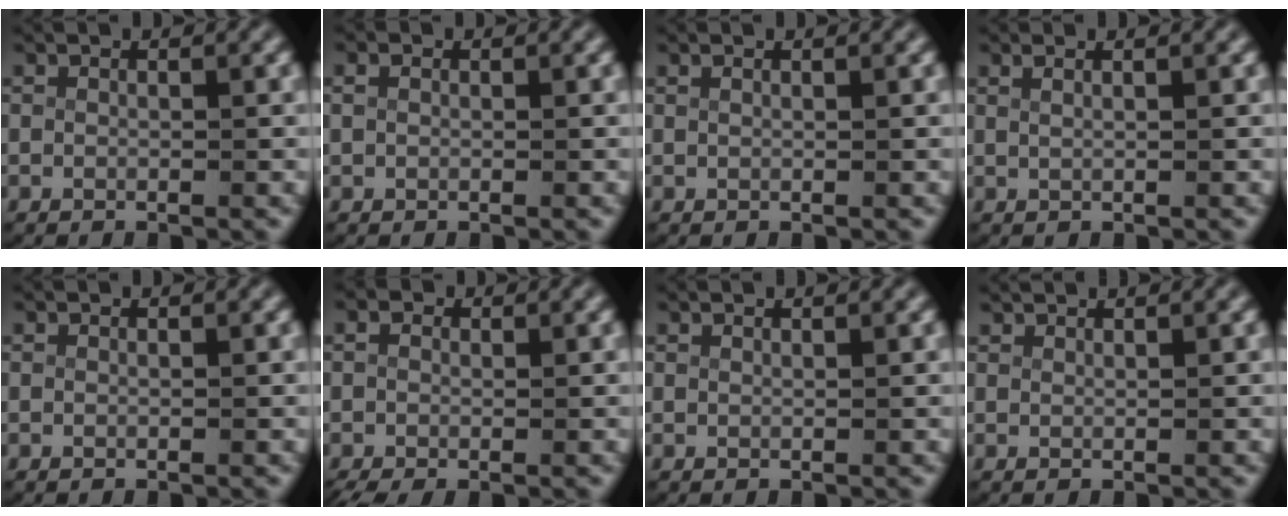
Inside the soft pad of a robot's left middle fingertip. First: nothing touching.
{"total": 0.7, "force": [0.3, 0.4, 0.4], "torque": [-0.016, -0.004, 0.010]}
{"total": 0.6, "force": [0.4, -0.3, 0.3], "torque": [-0.008, -0.003, 0.012]}
{"total": 1.0, "force": [0.7, -0.4, 0.7], "torque": [-0.014, -0.001, 0.018]}
{"total": 0.0}
{"total": 1.9, "force": [-1.2, 1.0, 1.2], "torque": [-0.023, -0.017, -0.010]}
{"total": 0.8, "force": [0.7, -0.3, 0.1], "torque": [-0.002, -0.002, 0.017]}
{"total": 1.3, "force": [1.2, -0.3, 0.0], "torque": [0.000, -0.001, 0.027]}